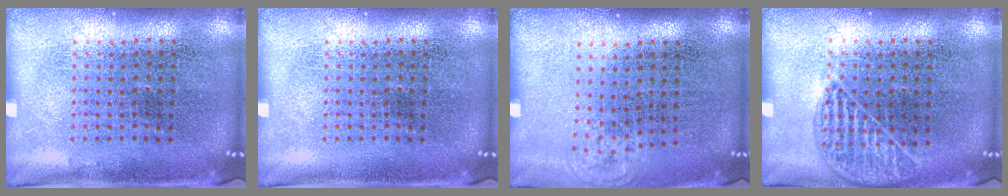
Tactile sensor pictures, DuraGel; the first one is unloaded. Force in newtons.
{"total": 0.0}
{"total": 0.6, "press": 0.4, "slide": 0.3}
{"total": 1.0, "press": 1.0, "slide": 0.3}